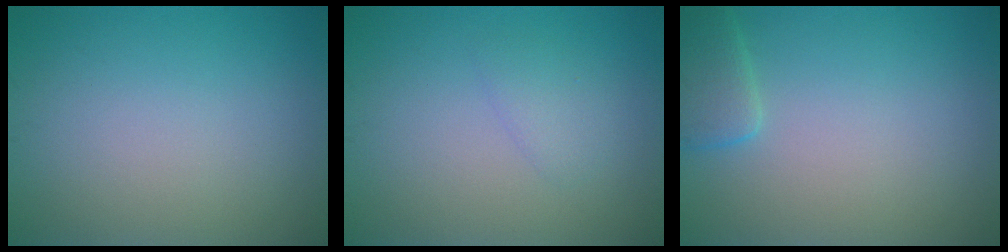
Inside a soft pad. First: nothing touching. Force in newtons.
{"total": 1.3, "press": 1.3, "slide": 0.1}
{"total": 2.3, "press": 2.3, "slide": 0.2}